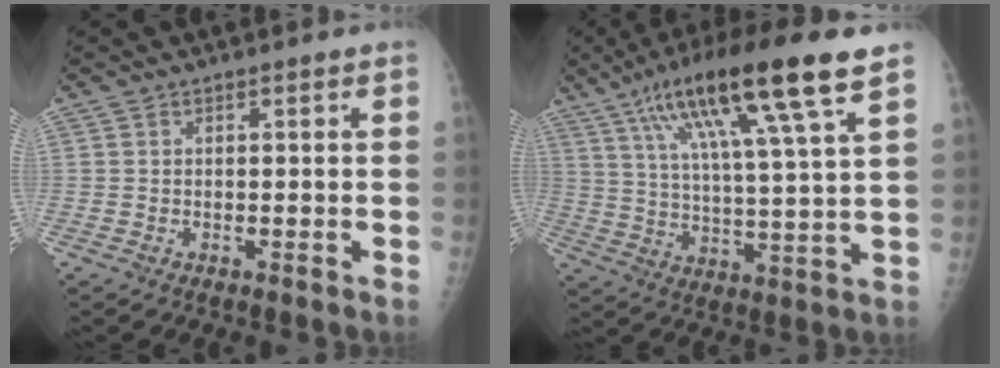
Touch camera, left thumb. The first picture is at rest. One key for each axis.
{"total": 19.8, "fx": 10.8, "fy": 2.3, "fz": 16.4, "tx": -0.280, "ty": -0.017, "tz": 0.185}